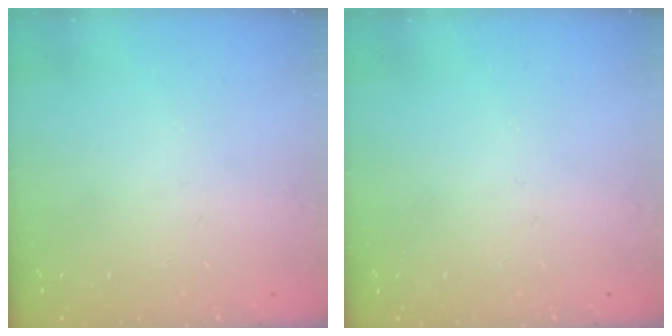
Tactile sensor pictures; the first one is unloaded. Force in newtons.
{"total": 0.0}